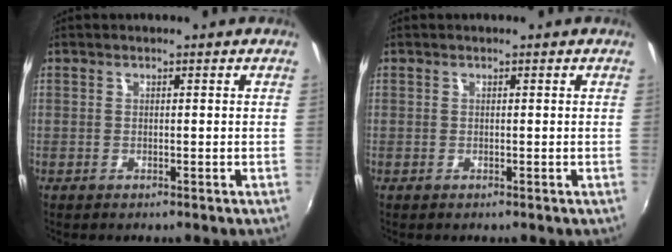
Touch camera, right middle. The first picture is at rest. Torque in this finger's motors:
{"motor_torque": [0.00, 0.00, 0.00, 0.00]}